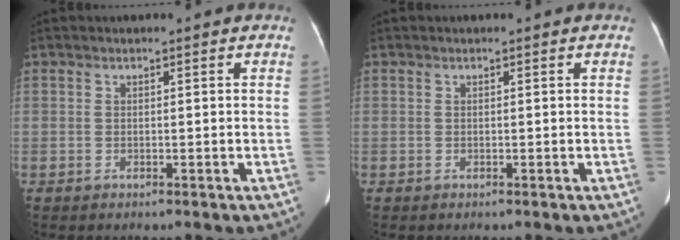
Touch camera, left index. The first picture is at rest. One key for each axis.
{"total": 0.0}